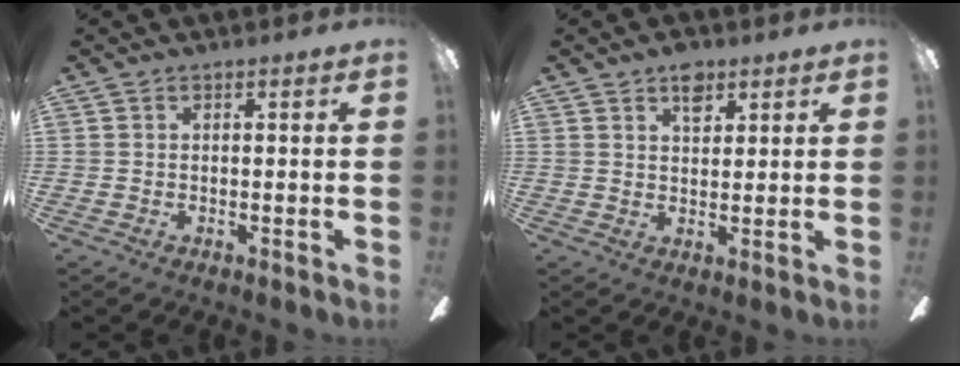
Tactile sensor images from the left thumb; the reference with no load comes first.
{"total": 5.4, "force": [3.4, 3.1, 2.8], "torque": [-0.030, -0.008, 0.057]}